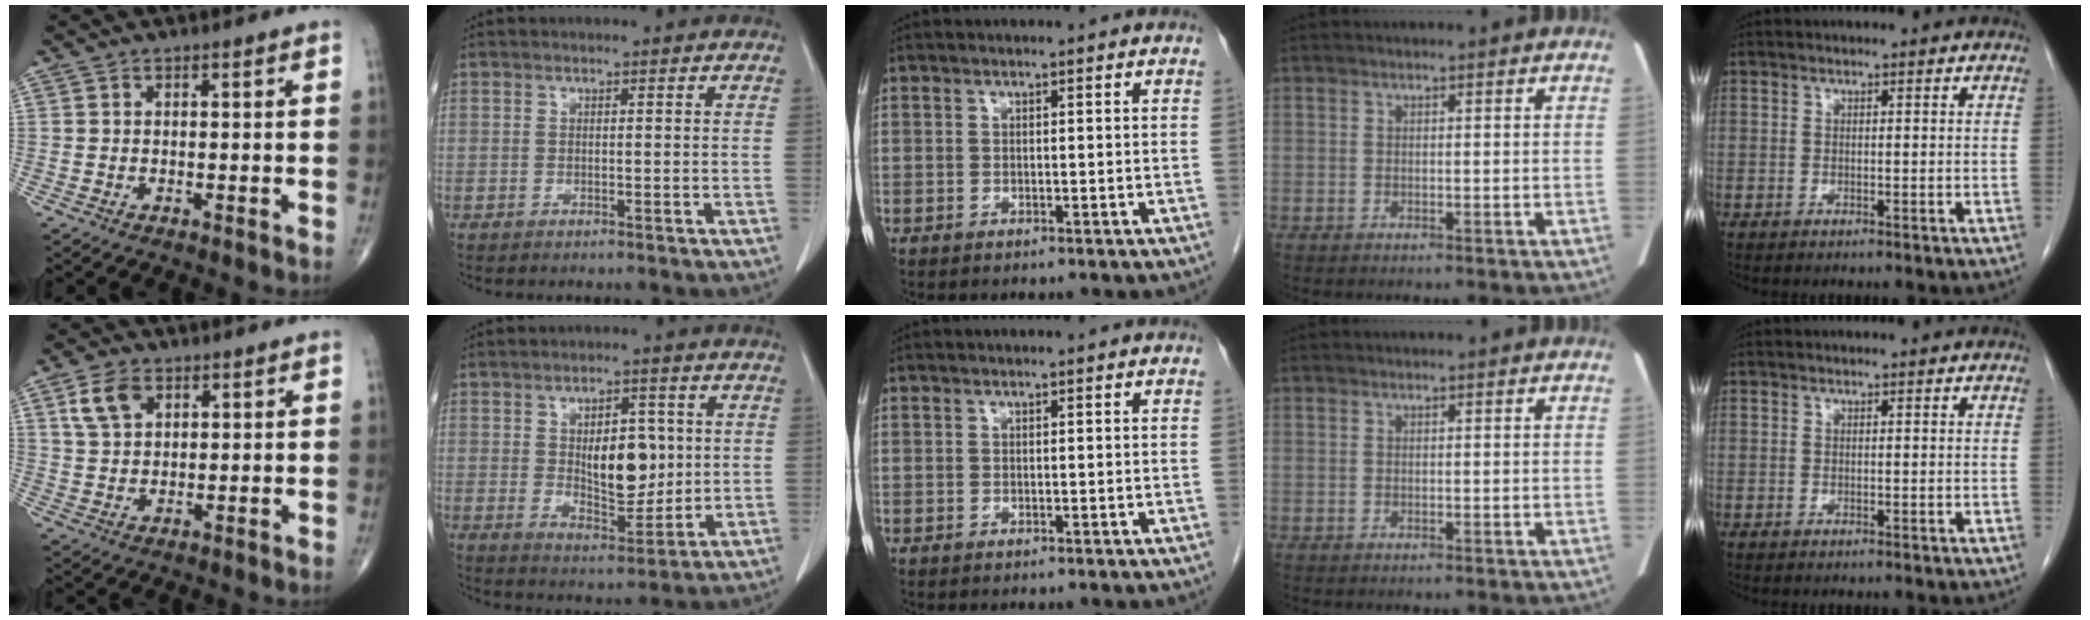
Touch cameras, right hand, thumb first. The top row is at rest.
{"thumb": {"total": 6.4, "force": [2.9, 4.1, 4.0], "torque": [-0.066, -0.005, 0.058]}, "index": {"total": 9.0, "force": [1.1, 4.3, 7.9], "torque": [-0.121, -0.003, 0.029]}}